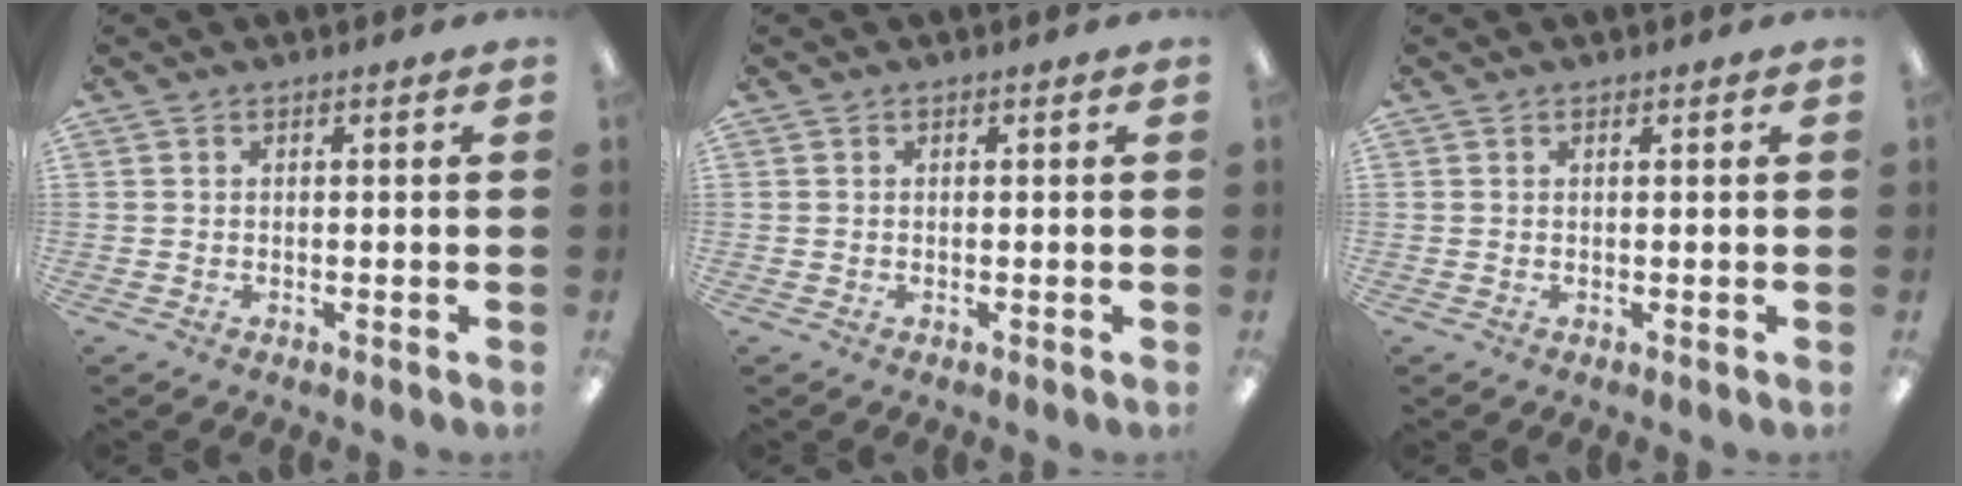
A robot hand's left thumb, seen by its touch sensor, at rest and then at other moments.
{"total": 0.0}
{"total": 0.0}